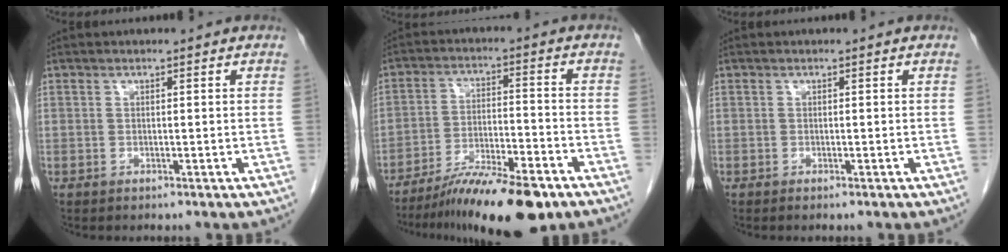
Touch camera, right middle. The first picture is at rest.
{"total": 14.3, "force": [-10.4, 2.2, 9.5], "torque": [-0.152, -0.022, -0.175]}
{"total": 0.5, "force": [-0.4, 0.0, 0.4], "torque": [-0.009, -0.002, -0.005]}